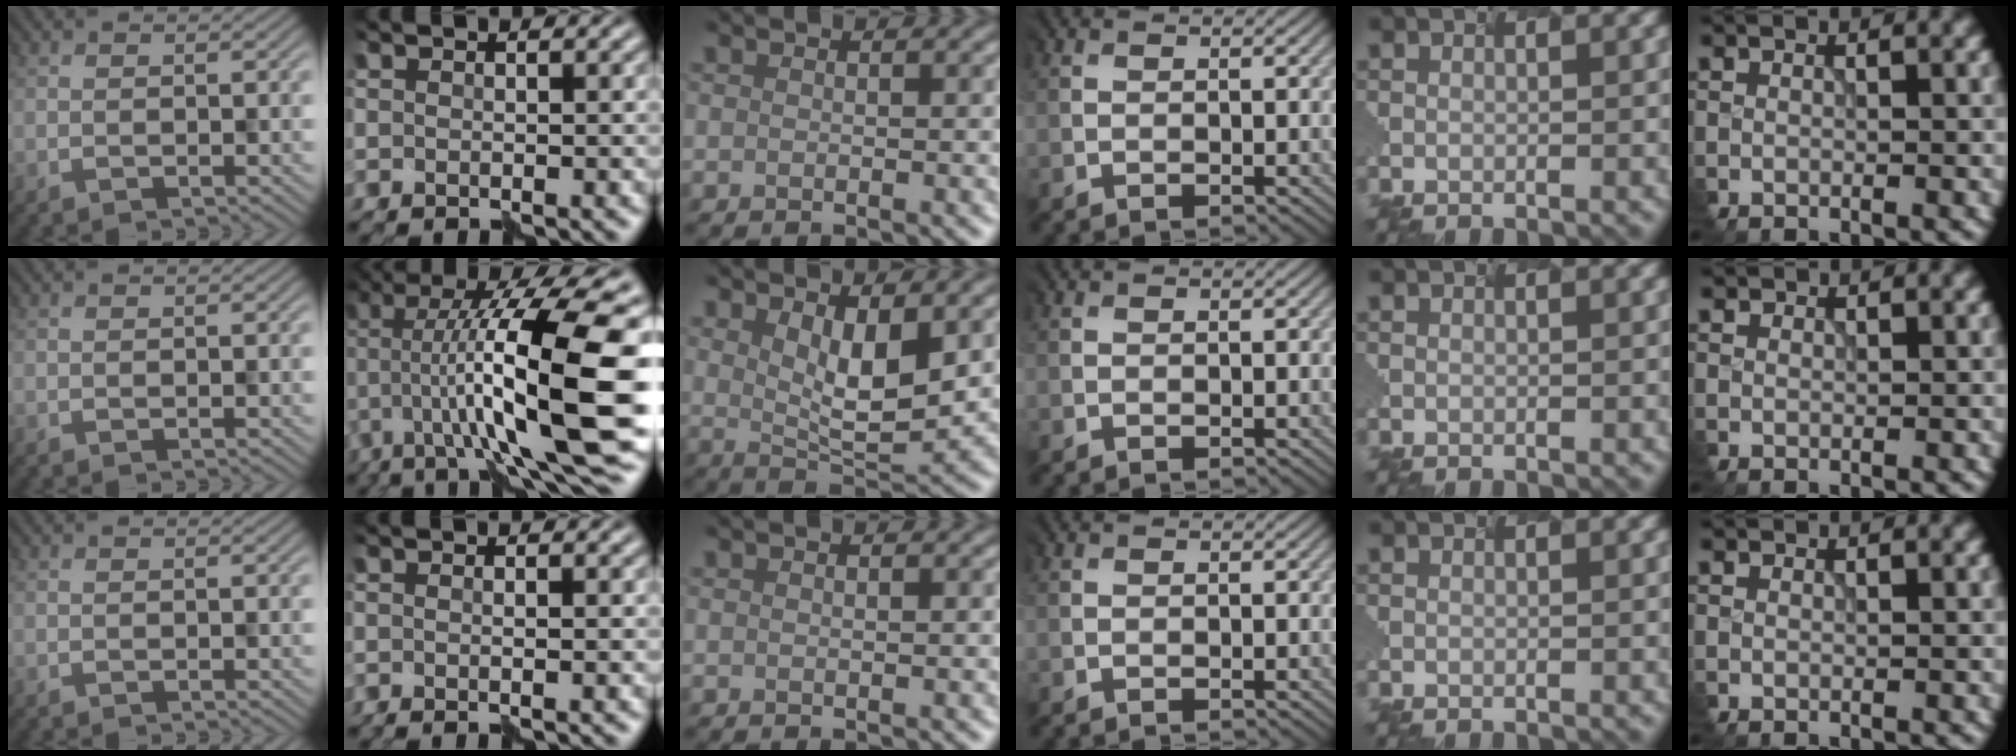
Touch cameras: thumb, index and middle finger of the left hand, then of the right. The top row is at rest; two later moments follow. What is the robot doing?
{"motion": "assemble", "object": "hinged jar"}